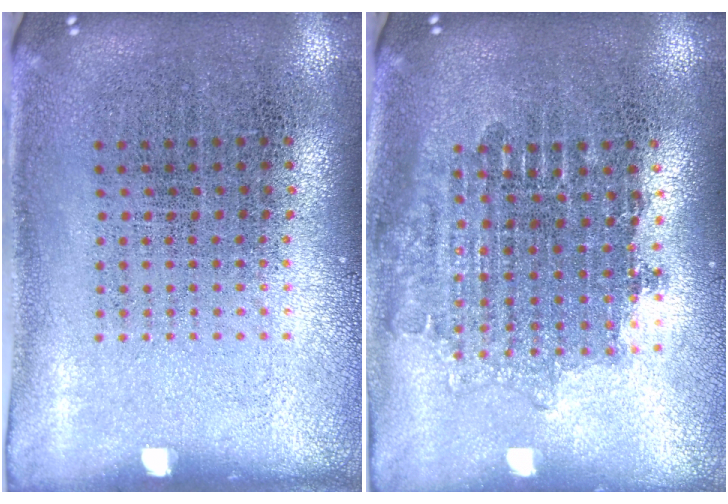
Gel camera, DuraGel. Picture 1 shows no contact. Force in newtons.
{"total": 1.7, "press": 1.4, "slide": 1.0}